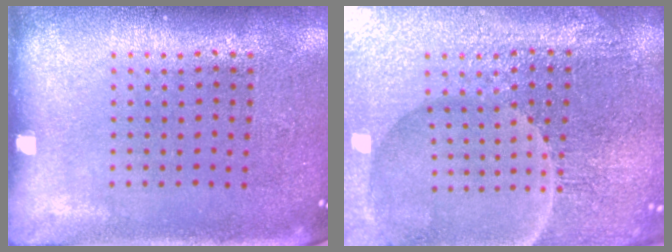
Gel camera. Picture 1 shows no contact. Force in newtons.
{"total": 5.7, "press": 5.3, "slide": 2.0}